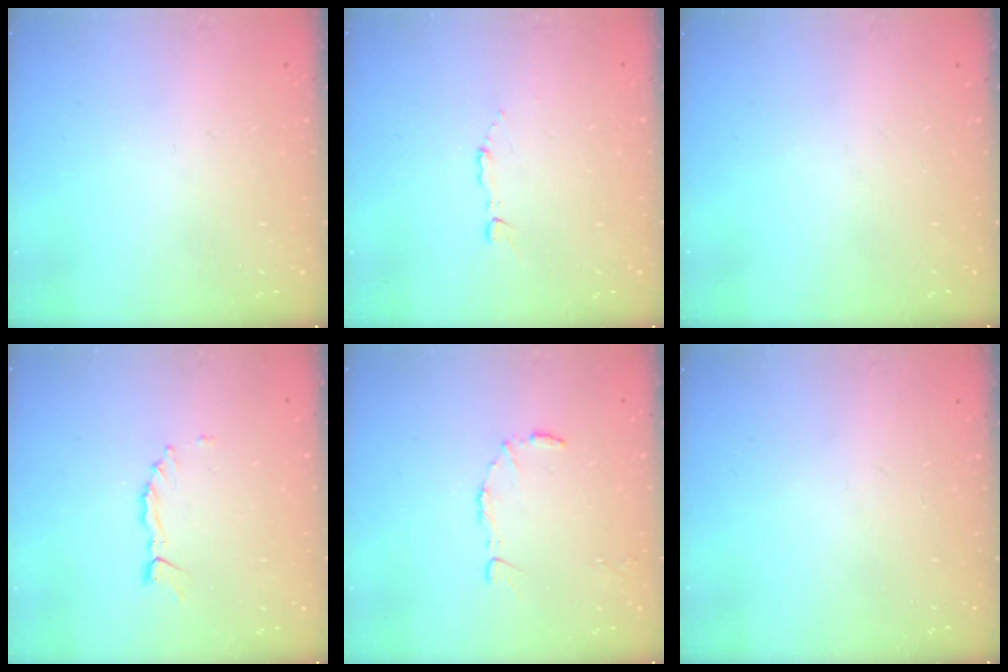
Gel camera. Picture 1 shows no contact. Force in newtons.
{"total": 1.8, "press": 1.8, "slide": 0.2}
{"total": 0.0}
{"total": 0.8, "press": 0.8, "slide": 0.1}
{"total": 4.8, "press": 4.7, "slide": 0.3}
{"total": 0.0}